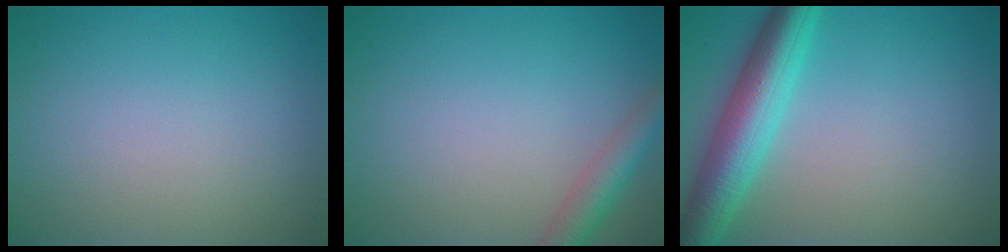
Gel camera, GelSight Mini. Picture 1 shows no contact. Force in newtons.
{"total": 3.0, "press": 3.0, "slide": 0.1}
{"total": 6.6, "press": 6.6, "slide": 0.1}